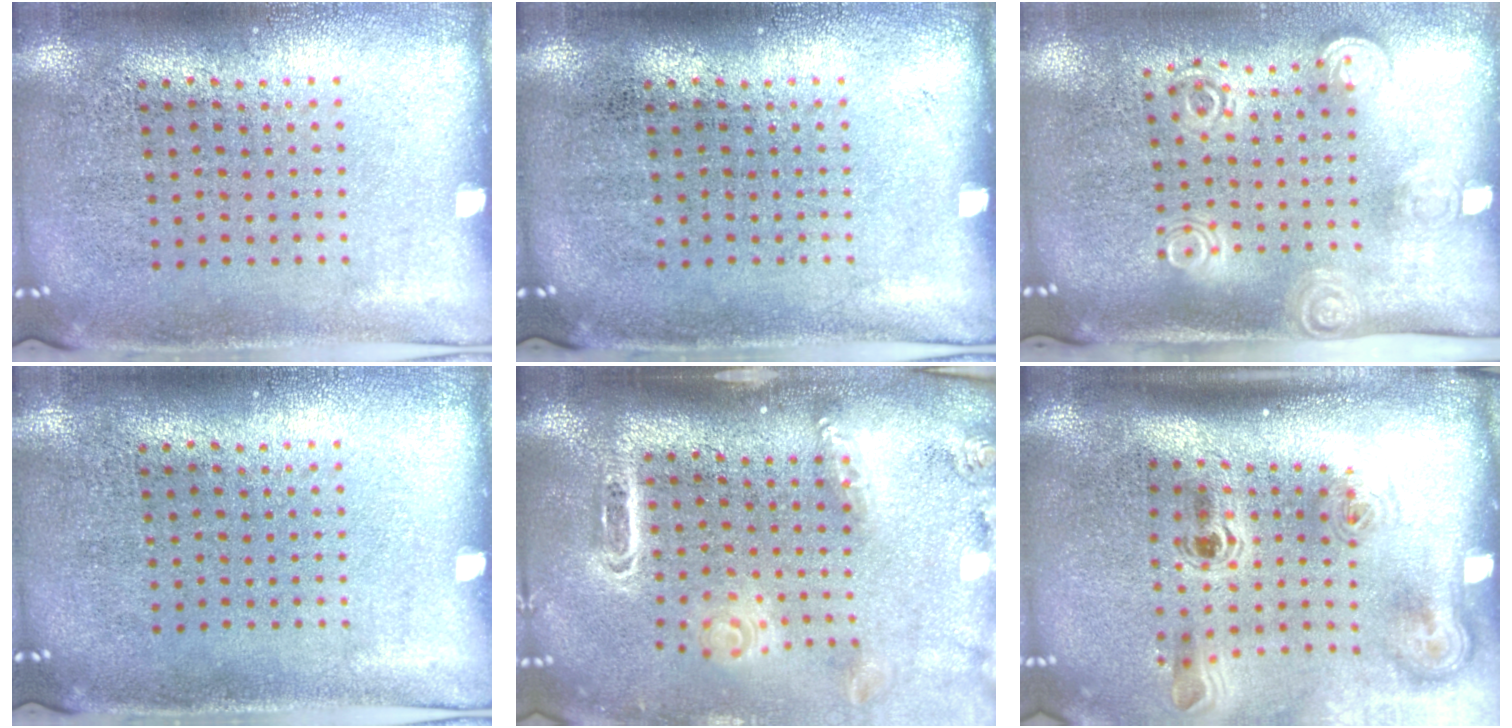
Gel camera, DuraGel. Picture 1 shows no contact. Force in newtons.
{"total": 0.0}
{"total": 1.9, "press": 1.4, "slide": 1.3}
{"total": 0.0}
{"total": 2.8, "press": 2.0, "slide": 1.9}
{"total": 2.3, "press": 1.4, "slide": 1.8}